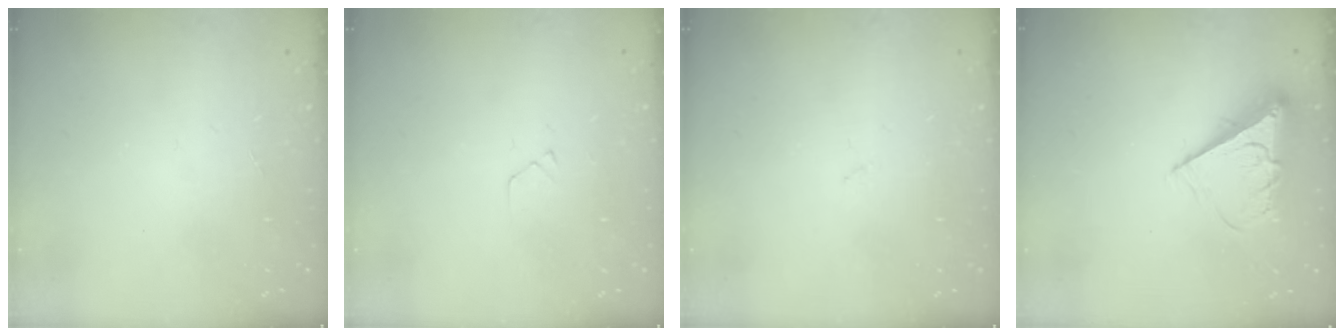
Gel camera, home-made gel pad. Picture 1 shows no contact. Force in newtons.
{"total": 4.3, "press": 4.3, "slide": 0.5}
{"total": 2.8, "press": 2.8, "slide": 0.4}
{"total": 9.4, "press": 9.4, "slide": 0.6}